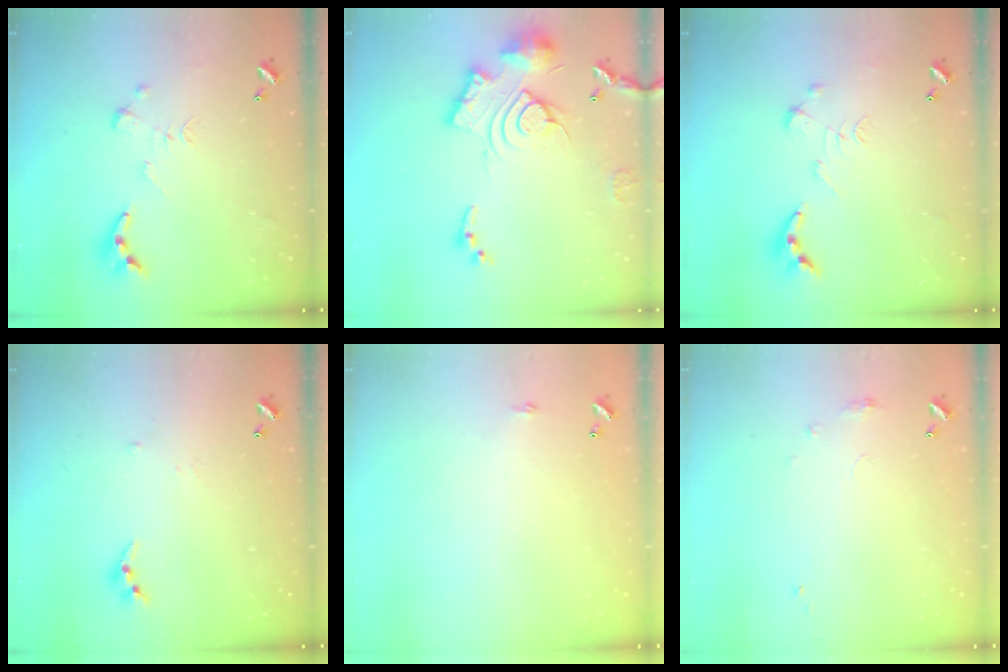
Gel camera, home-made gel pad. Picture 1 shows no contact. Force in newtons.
{"total": 19.5, "press": 19.4, "slide": 2.0}
{"total": 0.8, "press": 0.8, "slide": 0.3}
{"total": 3.4, "press": 3.4, "slide": 0.4}
{"total": 2.2, "press": 2.1, "slide": 0.4}
{"total": 6.0, "press": 5.9, "slide": 0.8}